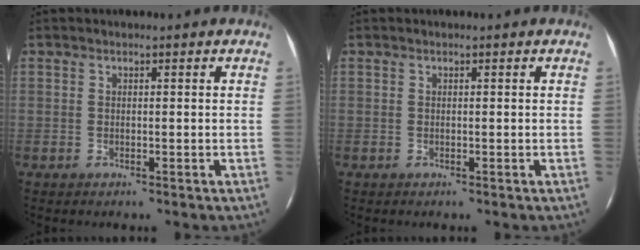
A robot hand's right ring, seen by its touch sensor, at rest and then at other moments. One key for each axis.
{"total": 0.0}